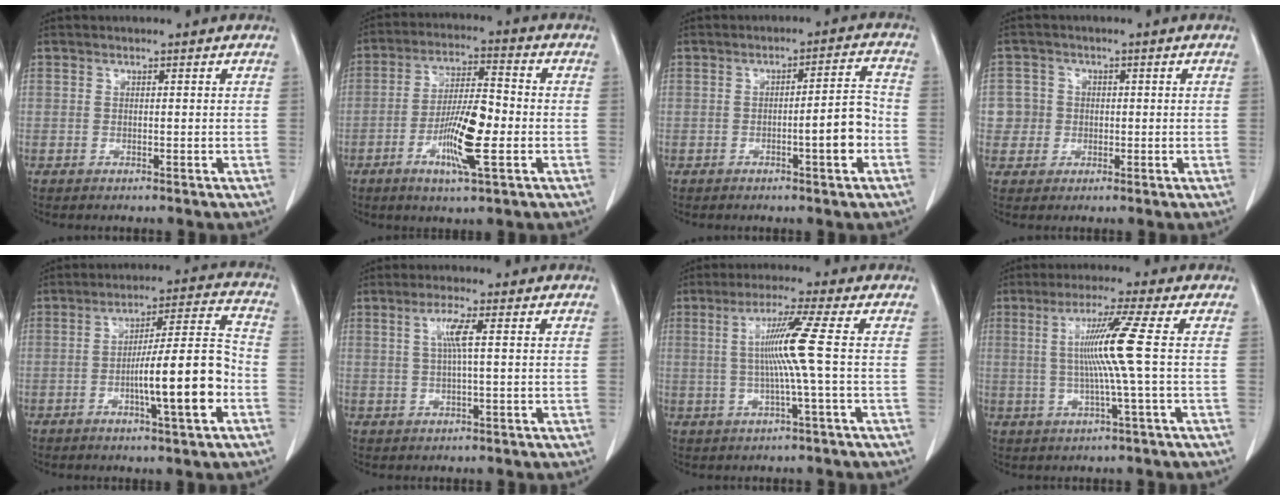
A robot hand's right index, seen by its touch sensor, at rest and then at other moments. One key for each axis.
{"total": 10.6, "fx": -3.2, "fy": 1.5, "fz": 9.9, "tx": -0.185, "ty": -0.004, "tz": -0.060}
{"total": 6.0, "fx": -2.1, "fy": 0.4, "fz": 5.6, "tx": -0.076, "ty": 0.012, "tz": -0.029}
{"total": 3.7, "fx": -0.3, "fy": 3.6, "fz": -0.1, "tx": 0.015, "ty": 0.012, "tz": -0.006}
{"total": 12.3, "fx": -4.0, "fy": 0.4, "fz": 11.6, "tx": -0.183, "ty": 0.011, "tz": -0.062}
{"total": 3.7, "fx": 0.9, "fy": -0.1, "fz": 3.6, "tx": -0.072, "ty": 0.006, "tz": 0.018}
{"total": 7.4, "fx": 0.4, "fy": -2.0, "fz": 7.1, "tx": -0.136, "ty": 0.004, "tz": 0.012}
{"total": 8.2, "fx": 0.7, "fy": -2.2, "fz": 7.8, "tx": -0.148, "ty": 0.002, "tz": 0.020}